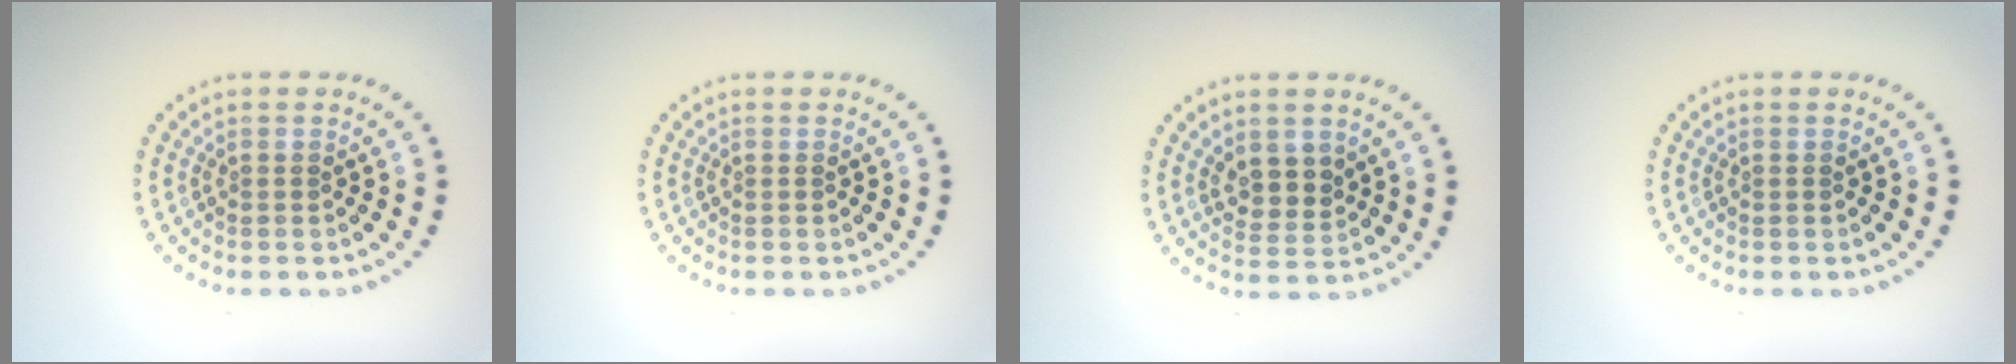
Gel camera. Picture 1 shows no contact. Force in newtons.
{"total": 0.0}
{"total": 2.4, "press": 2.3, "slide": 0.9}
{"total": 0.0}